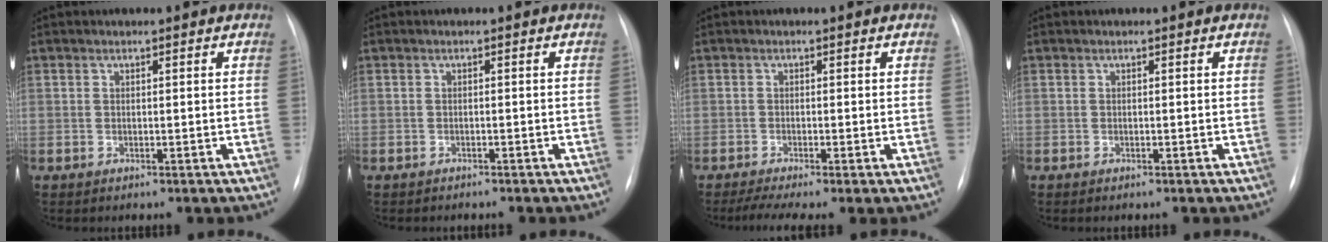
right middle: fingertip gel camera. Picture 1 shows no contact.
{"total": 1.9, "force": [-1.7, 0.5, 0.6], "torque": [-0.010, -0.003, -0.019]}
{"total": 4.6, "force": [-2.9, 0.3, 3.5], "torque": [-0.059, -0.014, -0.051]}
{"total": 0.6, "force": [-0.5, 0.1, 0.3], "torque": [-0.007, -0.002, -0.007]}